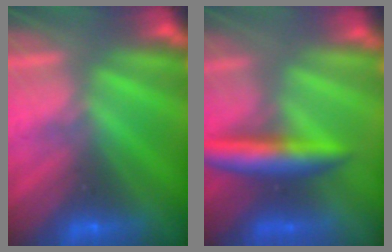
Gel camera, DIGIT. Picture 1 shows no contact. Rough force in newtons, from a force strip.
{"total": 6.6}